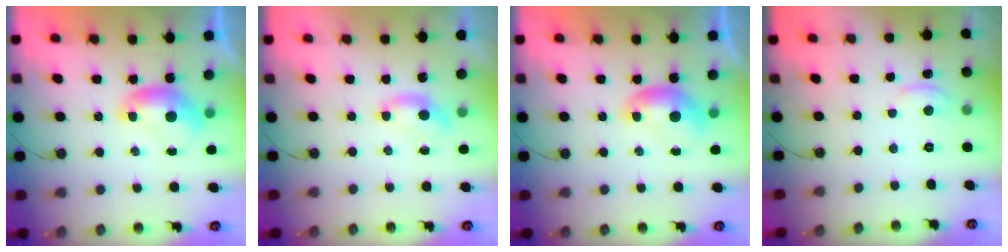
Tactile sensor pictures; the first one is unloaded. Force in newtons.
{"total": 0.6, "press": 0.4, "slide": 0.4}
{"total": 0.0}
{"total": 2.1, "press": 2.1, "slide": 0.2}